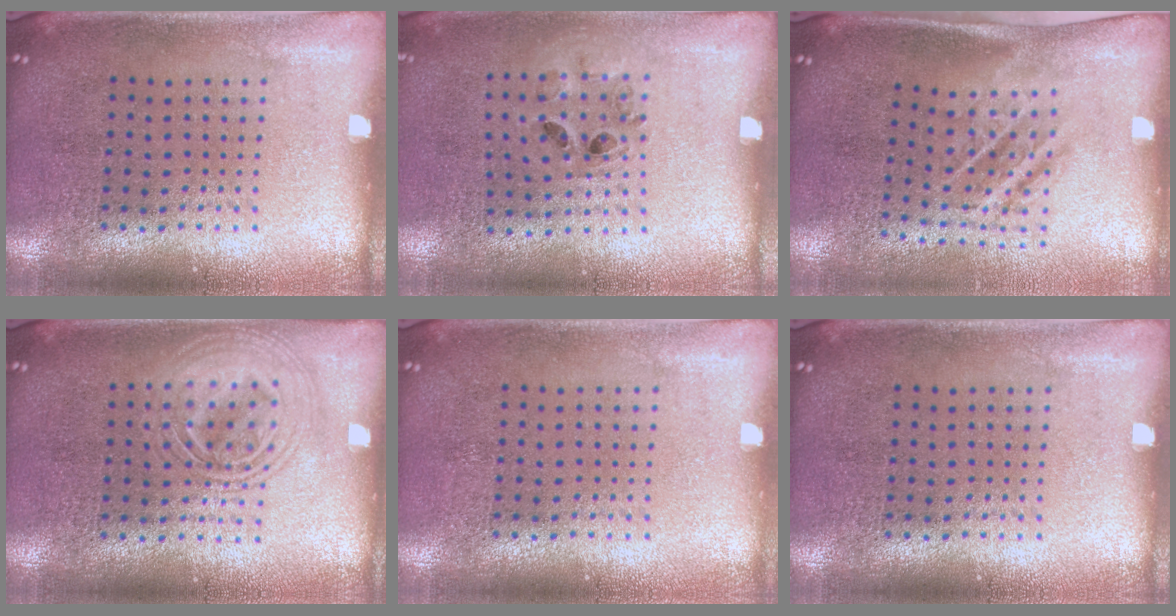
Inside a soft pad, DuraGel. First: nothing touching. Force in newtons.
{"total": 0.9, "press": 0.8, "slide": 0.3}
{"total": 1.8, "press": 1.2, "slide": 1.4}
{"total": 1.9, "press": 1.9, "slide": 0.3}
{"total": 0.0}
{"total": 0.0}